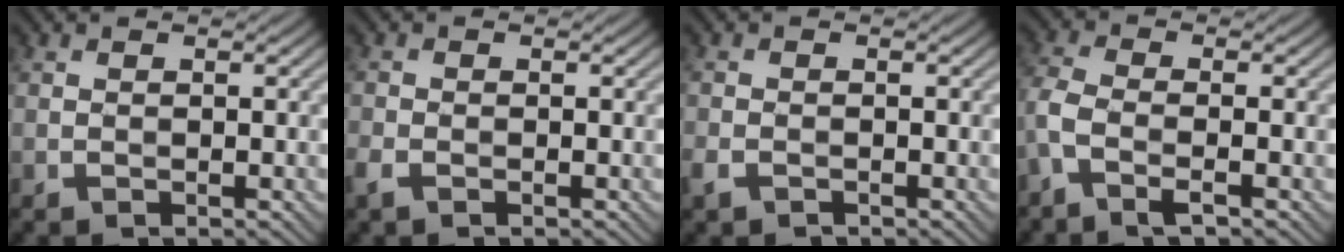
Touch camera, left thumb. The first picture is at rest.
{"total": 1.9, "force": [-1.3, 0.9, 1.1], "torque": [-0.032, -0.005, -0.032]}
{"total": 2.1, "force": [-1.4, 1.1, 1.0], "torque": [-0.028, -0.007, -0.035]}
{"total": 4.6, "force": [-2.5, 1.5, 3.6], "torque": [-0.097, -0.003, -0.064]}